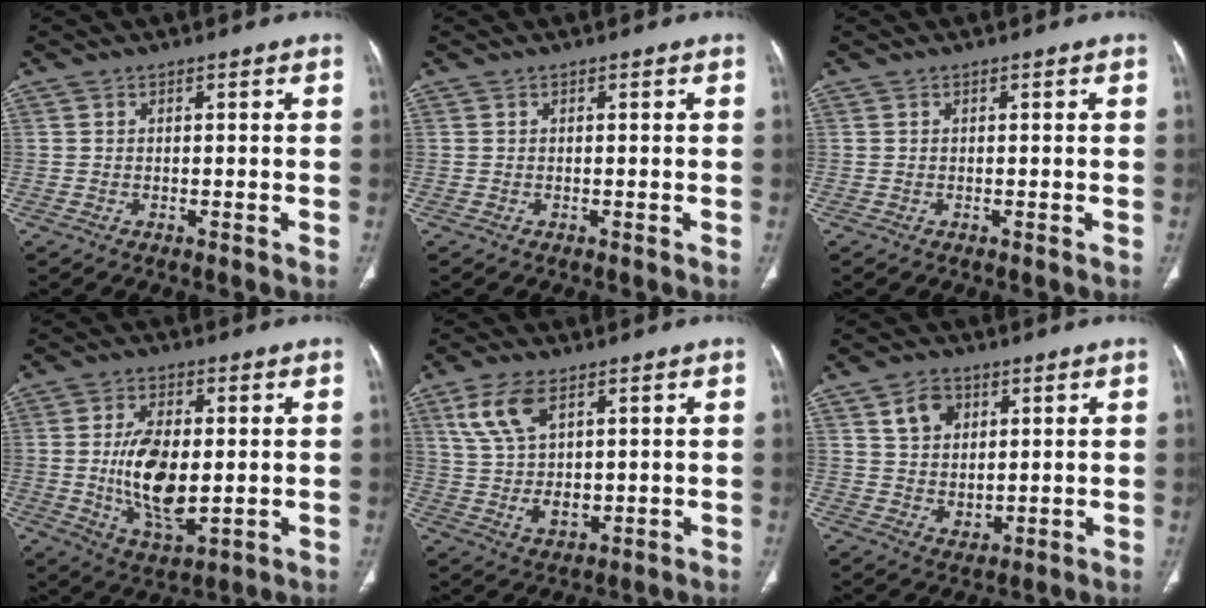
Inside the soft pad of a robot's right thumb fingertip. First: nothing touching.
{"total": 0.0}
{"total": 0.0}
{"total": 13.3, "force": [-0.2, 6.7, 11.5], "torque": [-0.202, -0.016, 0.006]}
{"total": 10.6, "force": [4.3, 5.9, 7.8], "torque": [-0.151, -0.014, 0.092]}
{"total": 7.9, "force": [3.3, 6.0, 4.0], "torque": [-0.045, -0.020, 0.065]}